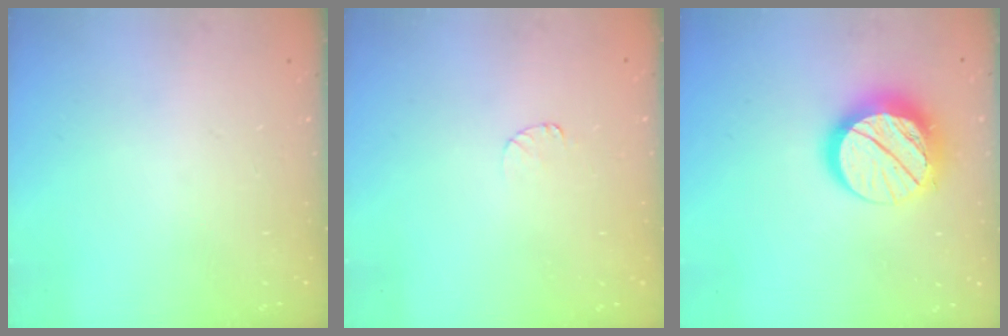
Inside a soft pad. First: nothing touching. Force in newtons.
{"total": 3.5, "press": 3.4, "slide": 0.5}
{"total": 14.9, "press": 14.8, "slide": 0.9}